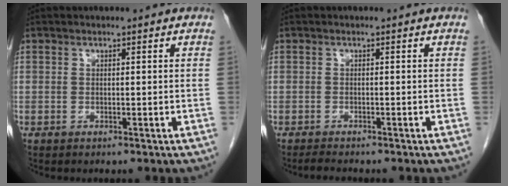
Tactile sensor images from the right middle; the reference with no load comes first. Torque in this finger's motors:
{"motor_torque": [0.44, -0.20, -0.05, 0.00]}